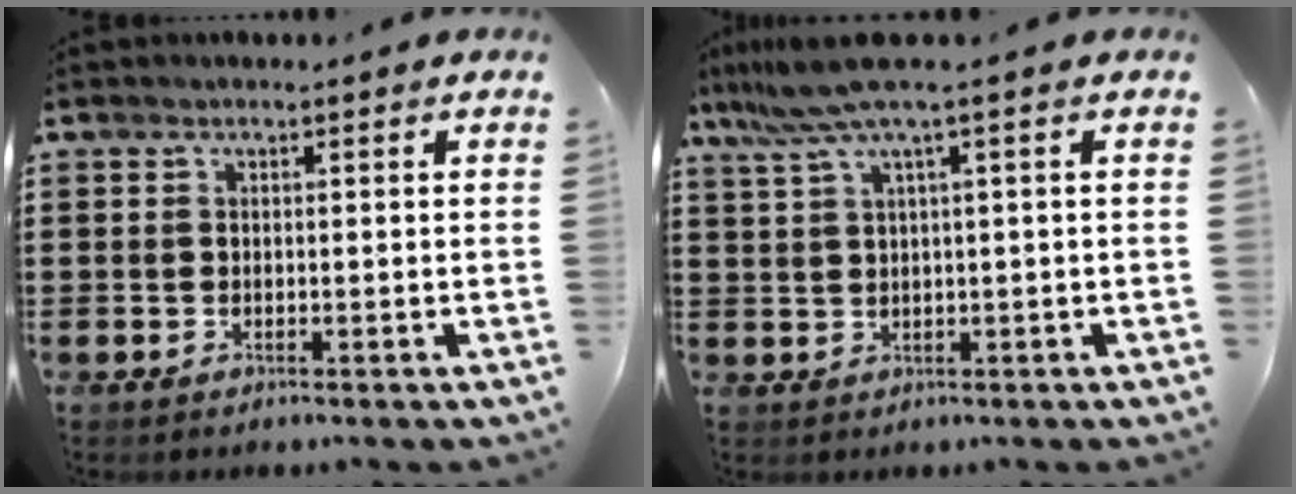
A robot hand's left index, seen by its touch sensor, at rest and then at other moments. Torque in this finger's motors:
{"motor_torque": [1.70, -0.44, 0.70, 0.20]}